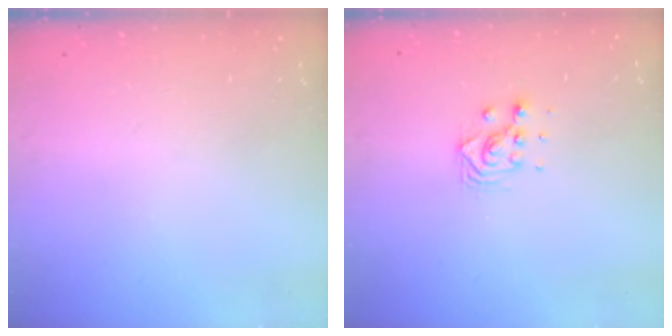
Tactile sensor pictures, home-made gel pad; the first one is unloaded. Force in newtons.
{"total": 5.1, "press": 5.1, "slide": 0.1}